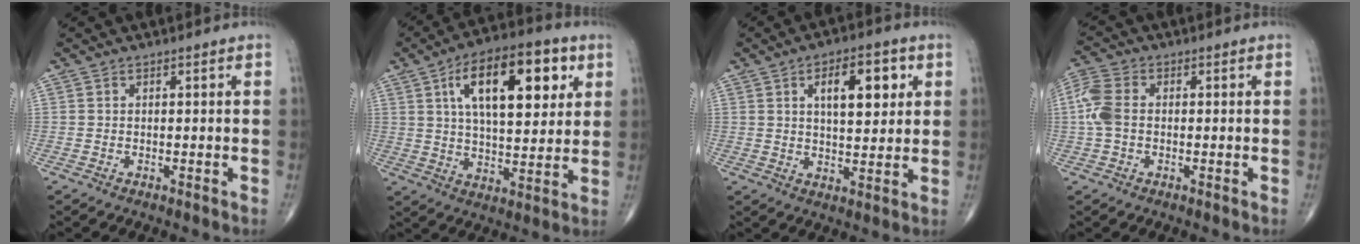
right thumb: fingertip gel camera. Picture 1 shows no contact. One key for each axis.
{"total": 19.2, "fx": 6.9, "fy": 8.6, "fz": 15.7, "tx": -0.214, "ty": -0.011, "tz": 0.107}
{"total": 12.5, "fx": 4.2, "fy": 5.8, "fz": 10.2, "tx": -0.117, "ty": -0.009, "tz": 0.062}
{"total": 6.3, "fx": 0.0, "fy": 4.2, "fz": 4.7, "tx": -0.124, "ty": 0.015, "tz": -0.006}